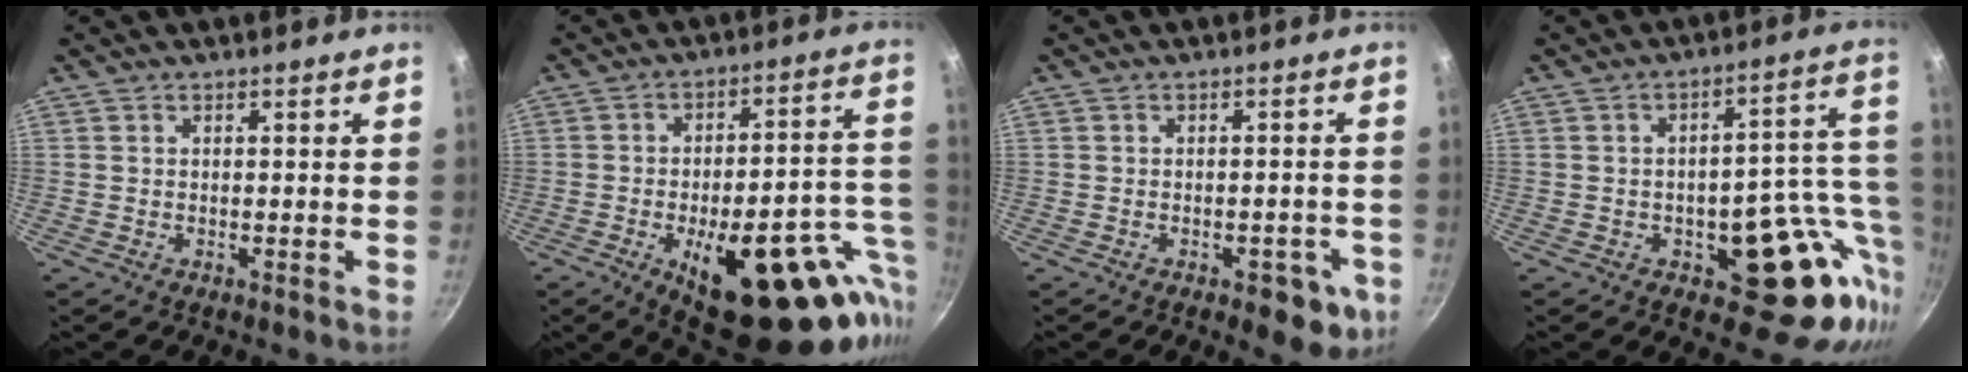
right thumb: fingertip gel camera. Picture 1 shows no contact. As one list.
[{"total": 29.0, "force": [-9.6, 12.1, 24.6], "torque": [-0.277, 0.017, -0.116]}, {"total": 7.8, "force": [-3.2, 3.9, 5.9], "torque": [-0.043, 0.014, -0.033]}, {"total": 17.9, "force": [-4.2, 10.0, 14.2], "torque": [-0.099, 0.030, -0.045]}]